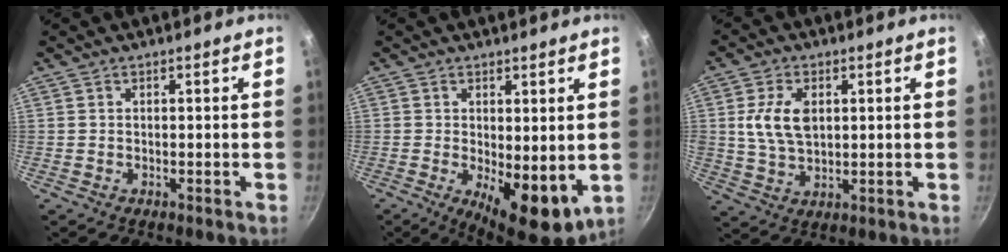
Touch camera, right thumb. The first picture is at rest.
{"total": 9.8, "force": [-0.9, 4.3, 8.8], "torque": [-0.108, -0.016, 0.000]}
{"total": 8.7, "force": [1.8, 5.4, 6.7], "torque": [-0.121, -0.007, 0.035]}